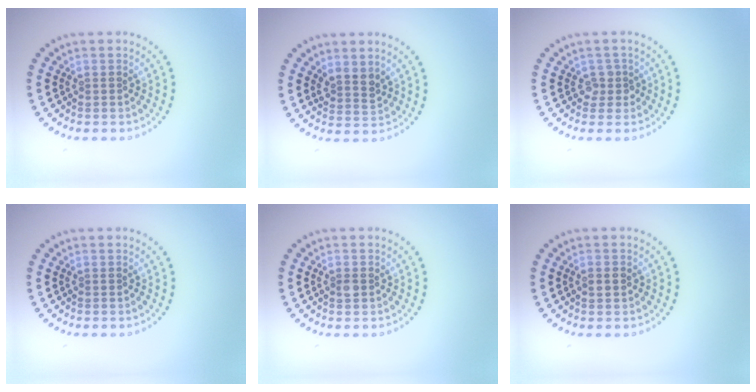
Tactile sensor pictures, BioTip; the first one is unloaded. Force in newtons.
{"total": 2.0, "press": 1.7, "slide": 1.2}
{"total": 1.4, "press": 1.1, "slide": 0.8}
{"total": 0.0}
{"total": 0.8, "press": 0.8, "slide": 0.0}
{"total": 1.5, "press": 1.5, "slide": 0.1}